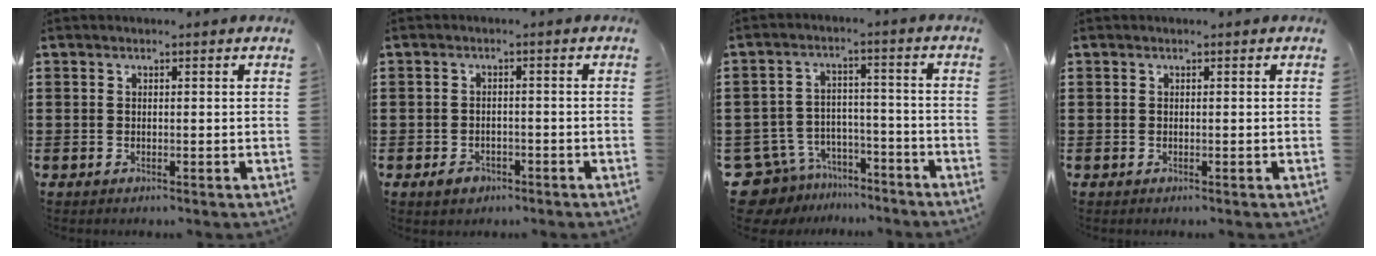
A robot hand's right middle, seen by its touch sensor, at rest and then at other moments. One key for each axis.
{"total": 1.8, "fx": -1.3, "fy": 1.1, "fz": 0.7, "tx": -0.018, "ty": 0.000, "tz": -0.027}
{"total": 7.5, "fx": -6.9, "fy": 2.8, "fz": 0.7, "tx": -0.045, "ty": 0.015, "tz": -0.143}
{"total": 0.0}